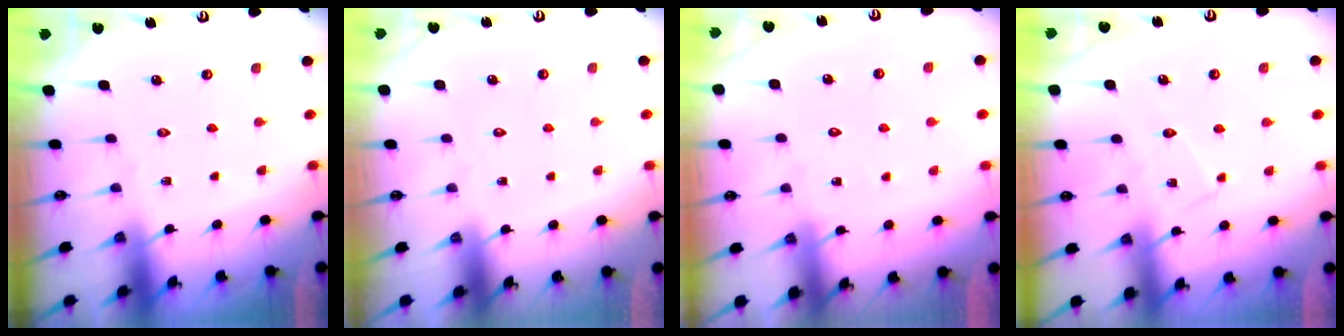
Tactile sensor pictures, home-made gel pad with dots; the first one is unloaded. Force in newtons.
{"total": 1.6, "press": 1.6, "slide": 0.1}
{"total": 4.9, "press": 4.9, "slide": 0.5}
{"total": 5.6, "press": 5.6, "slide": 0.4}